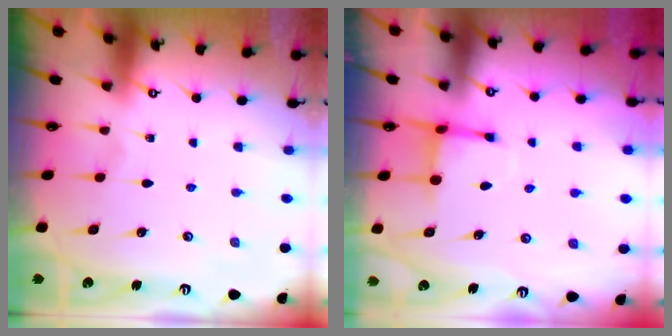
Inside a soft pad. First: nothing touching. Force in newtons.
{"total": 3.2, "press": 3.1, "slide": 1.0}